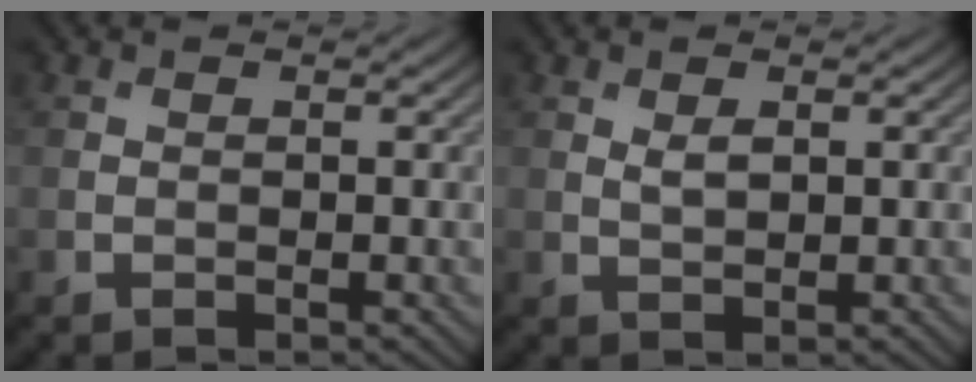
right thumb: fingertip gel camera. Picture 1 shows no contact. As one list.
[{"total": 1.6, "force": [0.6, 0.7, 1.3], "torque": [-0.029, -0.005, 0.016]}]